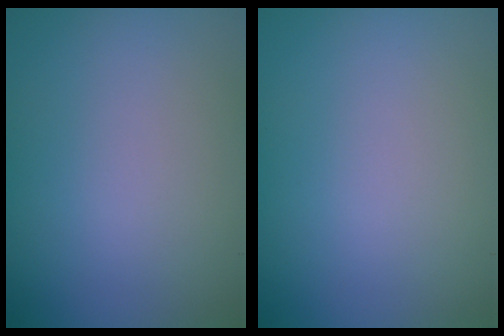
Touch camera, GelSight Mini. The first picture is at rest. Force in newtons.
{"total": 0.0}